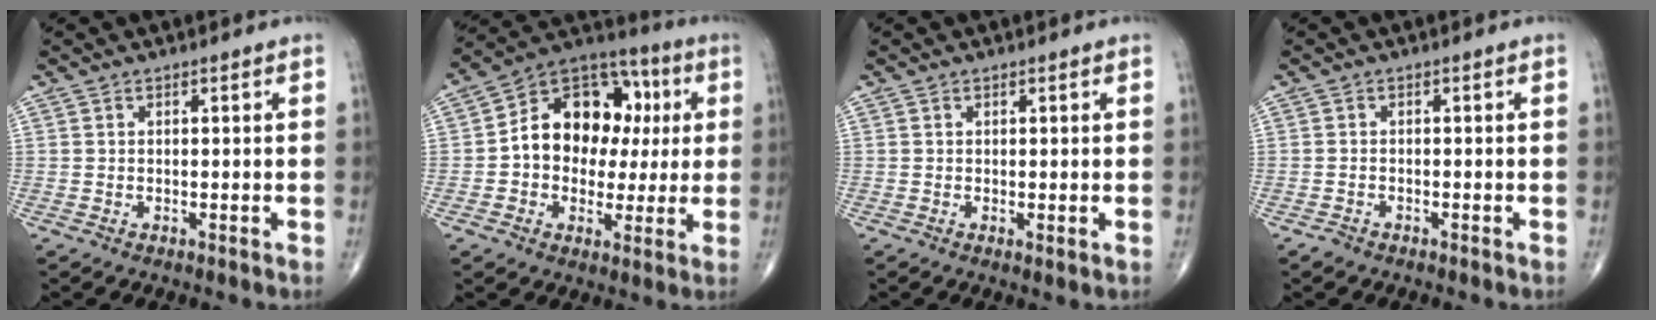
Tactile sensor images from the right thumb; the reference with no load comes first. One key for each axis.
{"total": 17.2, "fx": 1.6, "fy": 12.9, "fz": 11.3, "tx": -0.119, "ty": 0.032, "tz": 0.017}
{"total": 0.9, "fx": 0.1, "fy": 0.2, "fz": 0.8, "tx": -0.018, "ty": -0.006, "tz": 0.000}
{"total": 1.2, "fx": -0.9, "fy": 0.6, "fz": 0.3, "tx": -0.011, "ty": 0.002, "tz": -0.019}